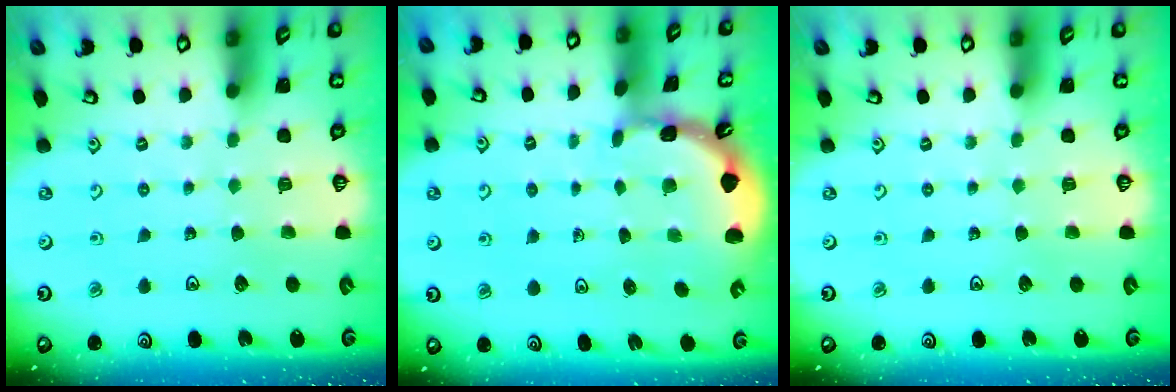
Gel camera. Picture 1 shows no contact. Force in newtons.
{"total": 1.6, "press": 1.6, "slide": 0.3}
{"total": 0.0}